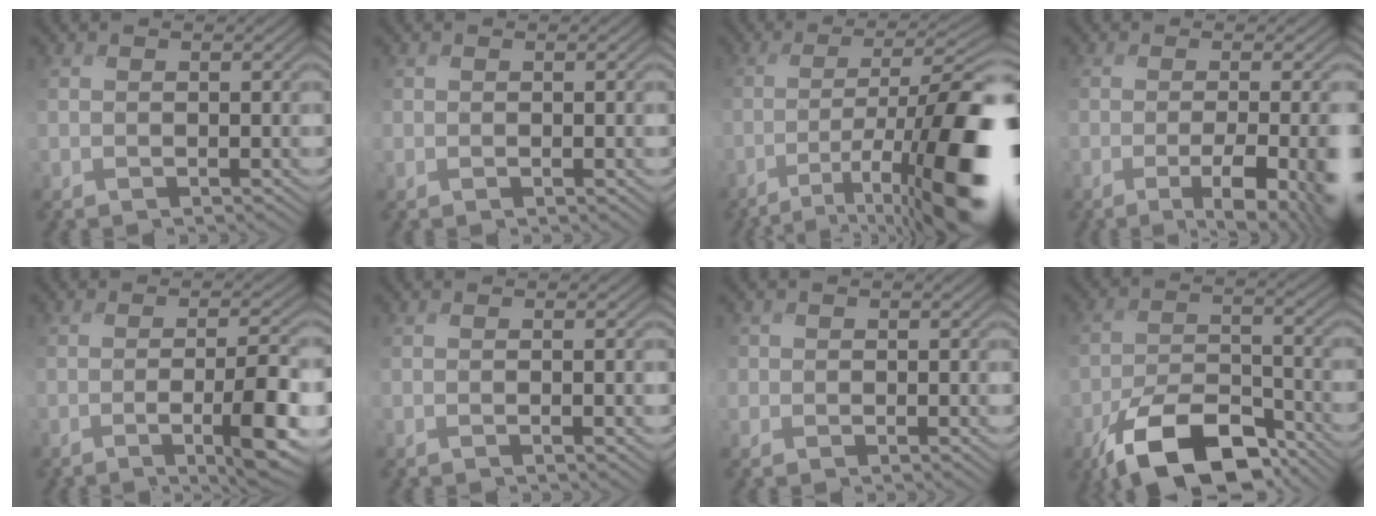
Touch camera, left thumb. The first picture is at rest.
{"total": 0.9, "force": [0.0, 0.5, 0.7], "torque": [-0.016, -0.004, 0.003]}
{"total": 16.5, "force": [-7.0, 4.5, 14.2], "torque": [-0.211, -0.010, -0.104]}
{"total": 8.9, "force": [-2.9, 2.9, 7.9], "torque": [-0.090, -0.007, -0.031]}
{"total": 7.4, "force": [-2.0, 1.6, 6.9], "torque": [-0.105, -0.008, -0.035]}
{"total": 1.6, "force": [-0.1, 0.2, 1.6], "torque": [-0.028, 0.000, -0.005]}
{"total": 1.7, "force": [0.3, 1.6, 0.6], "torque": [-0.014, -0.006, 0.002]}
{"total": 12.4, "force": [-8.2, 5.4, 7.5], "torque": [-0.136, -0.009, -0.149]}